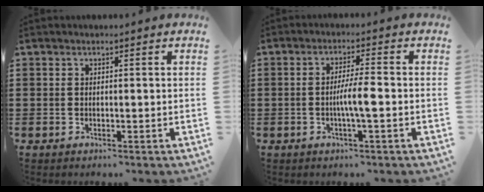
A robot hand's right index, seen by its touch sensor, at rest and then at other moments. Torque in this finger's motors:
{"motor_torque": [1.02, -0.71, 0.27, 0.12]}